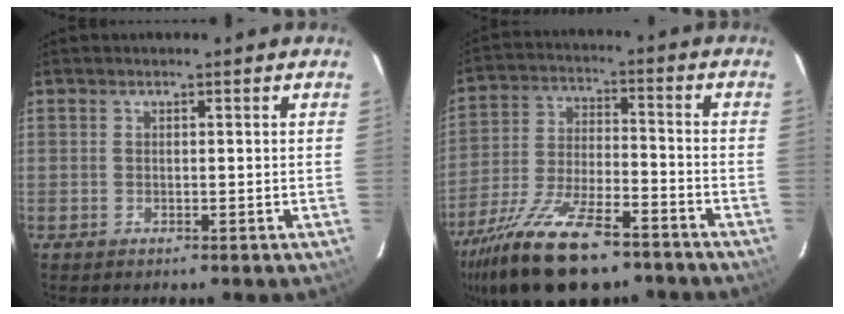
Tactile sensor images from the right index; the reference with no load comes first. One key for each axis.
{"total": 19.7, "fx": -14.2, "fy": 6.8, "fz": 11.8, "tx": -0.237, "ty": -0.038, "tz": -0.240}